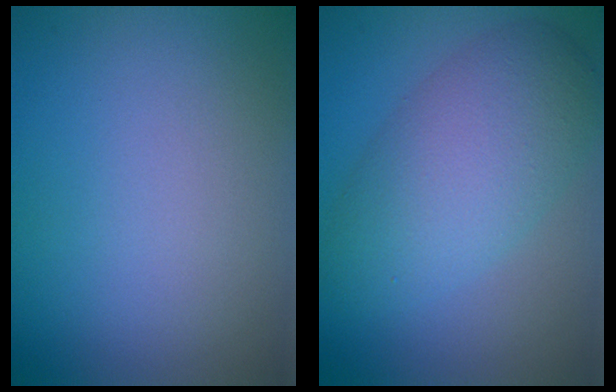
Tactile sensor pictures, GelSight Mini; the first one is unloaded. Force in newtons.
{"total": 6.4, "press": 6.4, "slide": 0.2}